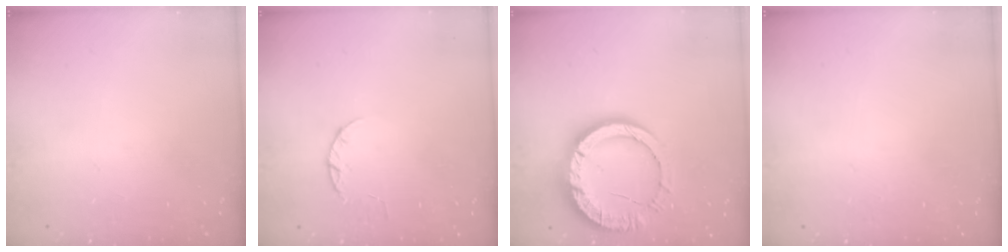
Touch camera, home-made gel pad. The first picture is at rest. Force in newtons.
{"total": 2.4, "press": 2.3, "slide": 0.4}
{"total": 15.2, "press": 15.2, "slide": 1.4}
{"total": 2.6, "press": 2.6, "slide": 0.2}